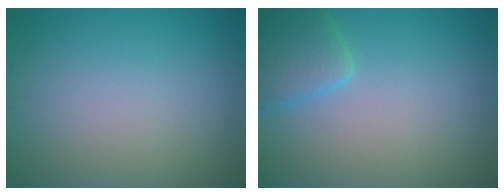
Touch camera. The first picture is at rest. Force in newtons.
{"total": 2.9, "press": 2.9, "slide": 0.2}